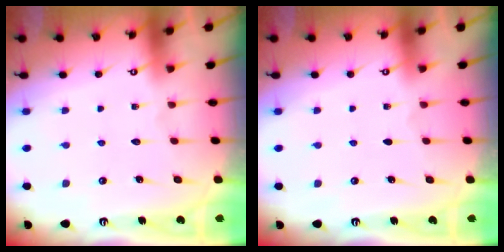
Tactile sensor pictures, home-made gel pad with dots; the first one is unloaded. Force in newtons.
{"total": 0.0}